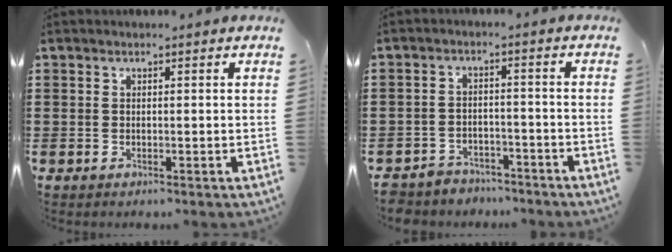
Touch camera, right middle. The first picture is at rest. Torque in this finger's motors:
{"motor_torque": [0.24, 0.11, 0.00, 0.02]}